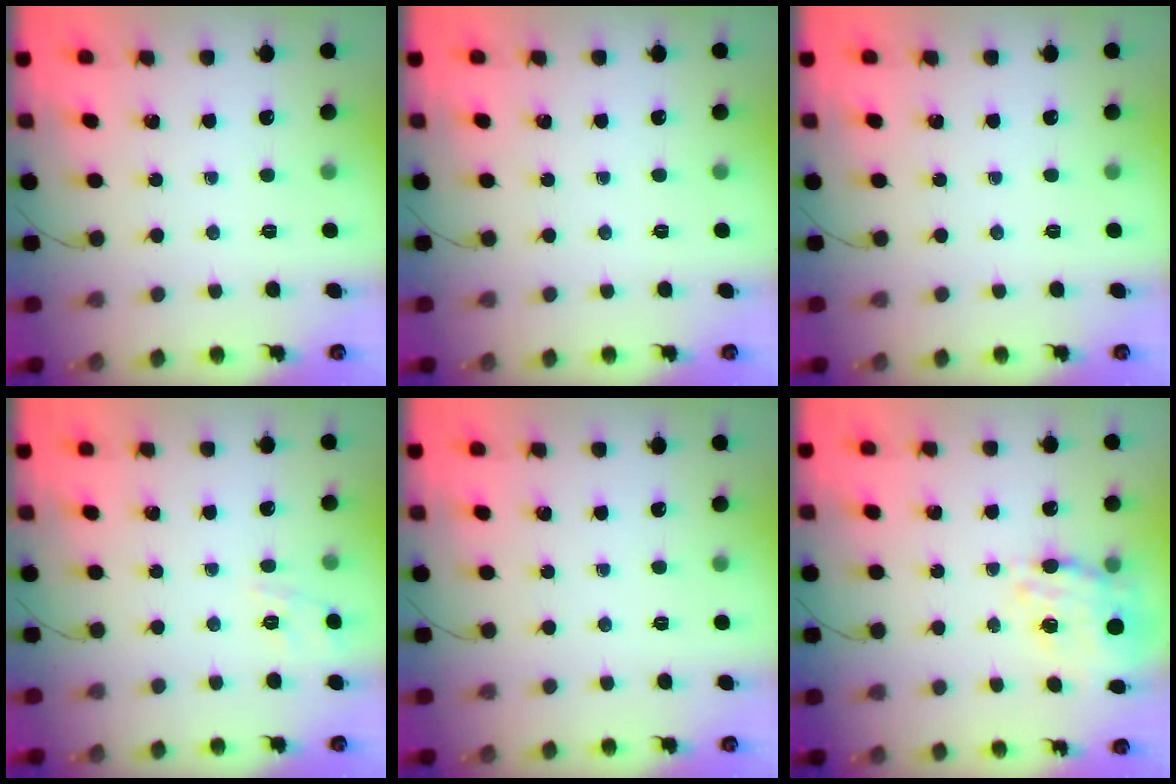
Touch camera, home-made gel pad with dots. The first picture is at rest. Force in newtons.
{"total": 0.0}
{"total": 0.0}
{"total": 9.6, "press": 9.5, "slide": 1.5}
{"total": 0.0}
{"total": 12.8, "press": 12.2, "slide": 3.8}